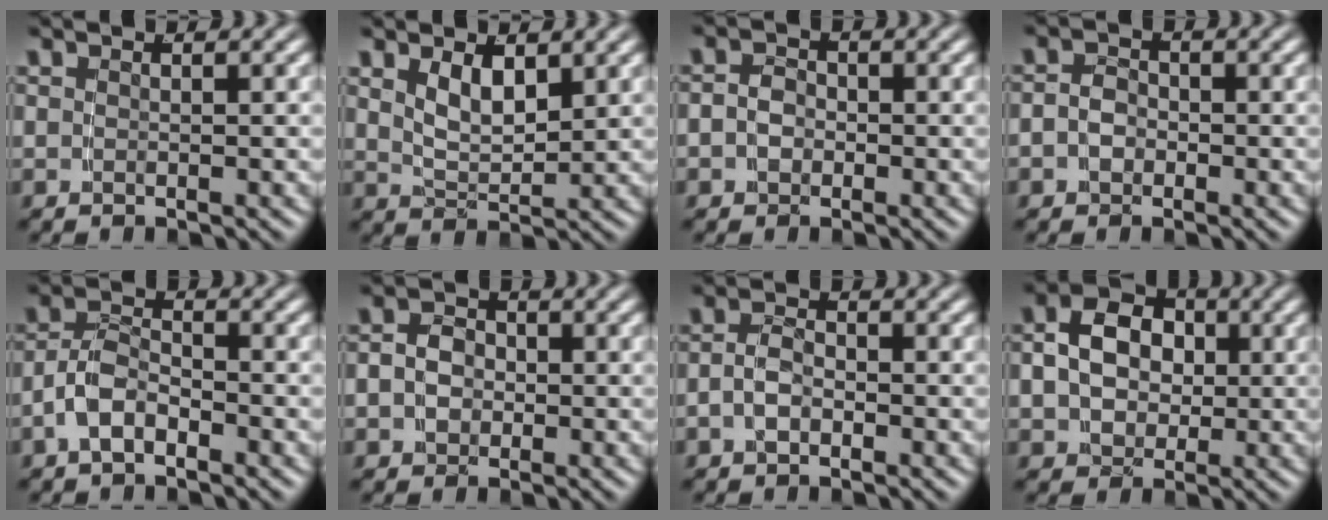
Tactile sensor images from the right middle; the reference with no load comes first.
{"total": 3.0, "force": [1.3, 1.3, 2.4], "torque": [-0.044, -0.013, 0.031]}
{"total": 2.8, "force": [-0.8, 2.5, 1.1], "torque": [-0.037, -0.016, -0.010]}
{"total": 2.7, "force": [-0.9, 2.2, 1.1], "torque": [-0.035, -0.015, -0.013]}
{"total": 3.7, "force": [-2.1, 2.3, 2.0], "torque": [-0.040, -0.007, -0.036]}
{"total": 4.2, "force": [-0.6, 3.7, 1.9], "torque": [-0.049, -0.019, -0.007]}
{"total": 2.4, "force": [-1.1, 1.5, 1.5], "torque": [-0.039, -0.009, -0.016]}
{"total": 7.9, "force": [0.6, 6.6, 4.2], "torque": [-0.092, -0.021, 0.013]}